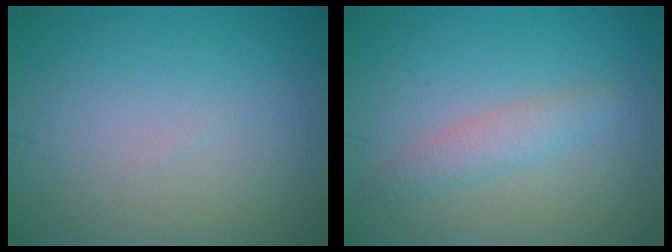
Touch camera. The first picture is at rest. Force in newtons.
{"total": 2.2, "press": 2.2, "slide": 0.1}